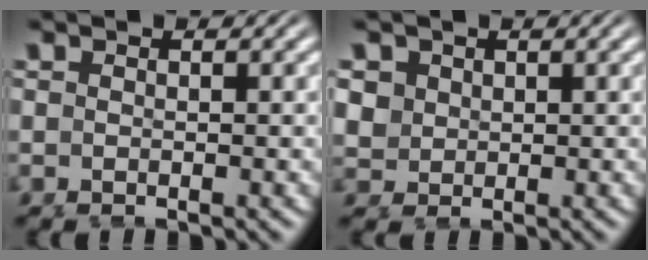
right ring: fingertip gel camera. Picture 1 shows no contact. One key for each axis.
{"total": 3.9, "fx": 0.7, "fy": 3.4, "fz": 1.8, "tx": -0.048, "ty": -0.009, "tz": 0.021}